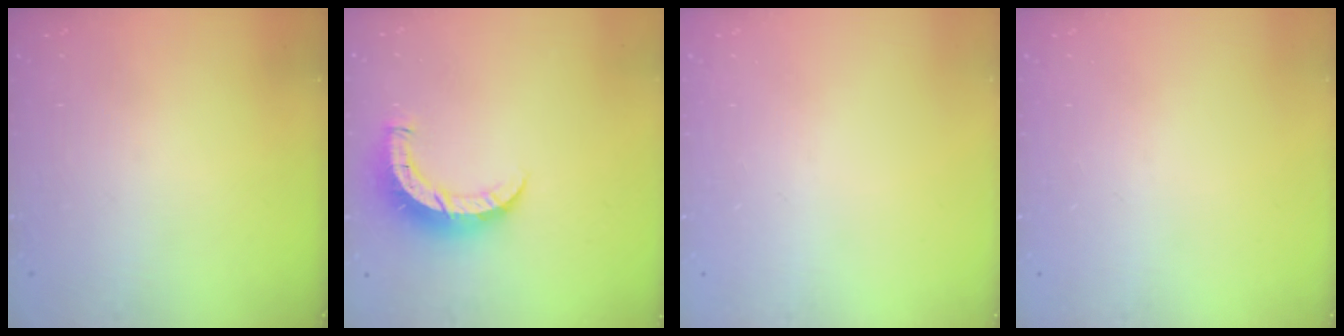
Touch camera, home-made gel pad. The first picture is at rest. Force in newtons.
{"total": 8.7, "press": 8.6, "slide": 0.9}
{"total": 0.0}
{"total": 0.0}